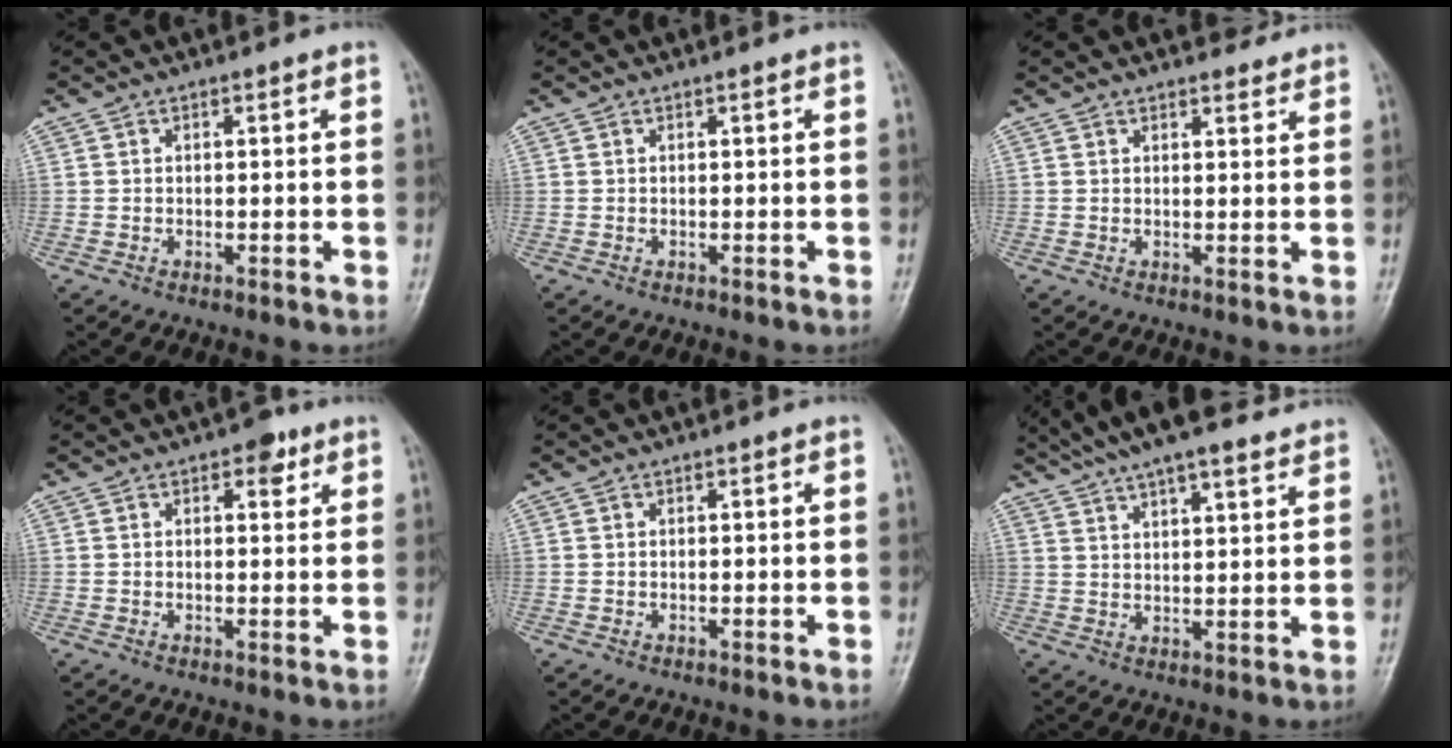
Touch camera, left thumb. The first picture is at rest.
{"total": 0.0}
{"total": 3.0, "force": [2.8, 0.9, 0.7], "torque": [0.011, -0.013, 0.034]}
{"total": 3.2, "force": [1.7, 1.8, 2.0], "torque": [-0.010, -0.003, 0.019]}
{"total": 0.0}
{"total": 15.2, "force": [12.2, 3.6, 8.3], "torque": [-0.130, -0.010, 0.189]}